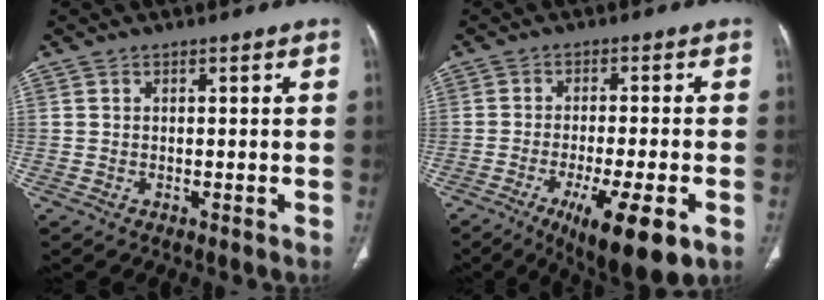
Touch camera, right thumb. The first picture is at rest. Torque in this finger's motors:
{"motor_torque": [2.51, 2.49, 0.04, -0.13, 0.29]}